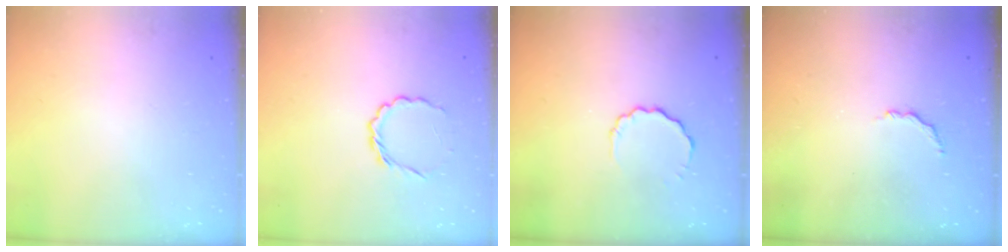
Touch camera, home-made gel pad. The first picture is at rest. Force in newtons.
{"total": 3.9, "press": 3.7, "slide": 1.3}
{"total": 3.6, "press": 3.4, "slide": 1.0}
{"total": 2.6, "press": 2.4, "slide": 1.0}